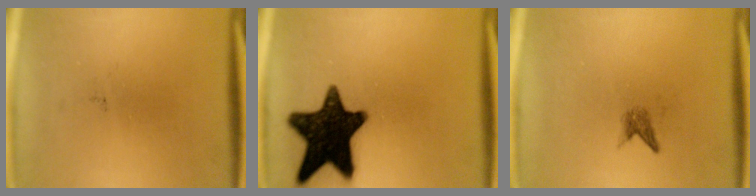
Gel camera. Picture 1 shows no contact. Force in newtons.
{"total": 17.0}
{"total": 1.3}